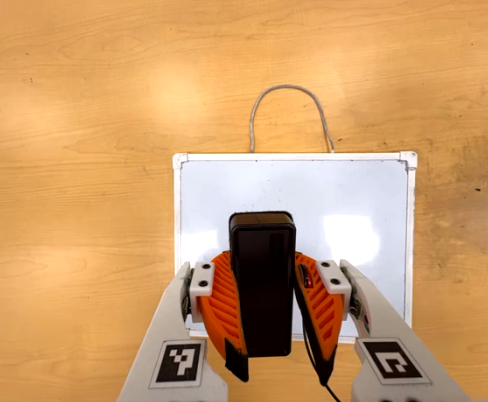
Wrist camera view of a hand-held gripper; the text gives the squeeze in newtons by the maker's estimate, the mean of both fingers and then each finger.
{"total": 9.5, "left": 8.5, "right": 10.5}